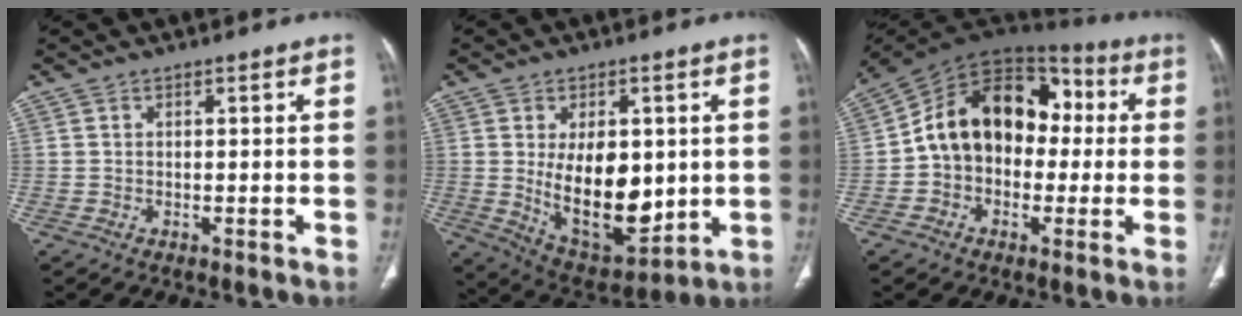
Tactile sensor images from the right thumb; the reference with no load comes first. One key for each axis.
{"total": 16.4, "fx": 0.5, "fy": 9.2, "fz": 13.5, "tx": -0.178, "ty": -0.023, "tz": 0.034}
{"total": 18.0, "fx": 0.4, "fy": 13.2, "fz": 12.2, "tx": -0.156, "ty": 0.053, "tz": -0.005}